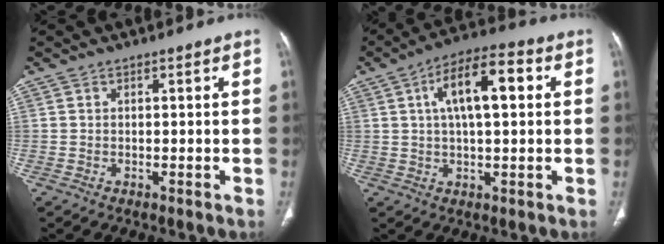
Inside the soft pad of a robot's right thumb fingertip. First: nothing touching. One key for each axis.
{"total": 11.8, "fx": 2.8, "fy": 4.5, "fz": 10.5, "tx": -0.174, "ty": 0.020, "tz": 0.041}